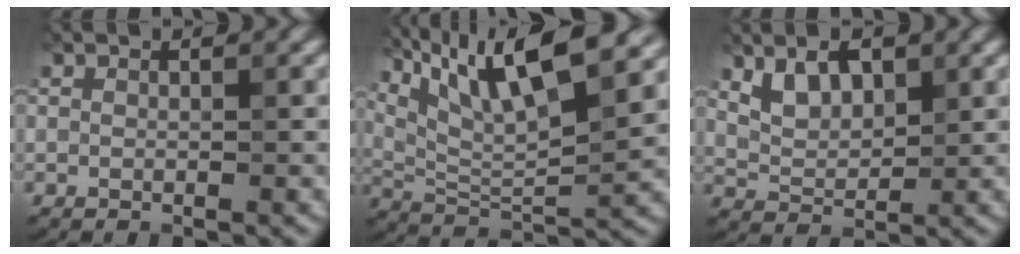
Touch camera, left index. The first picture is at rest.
{"total": 12.4, "force": [7.2, 3.5, 9.4], "torque": [-0.166, 0.010, 0.120]}
{"total": 3.7, "force": [1.8, 2.0, 2.5], "torque": [-0.052, -0.003, 0.036]}